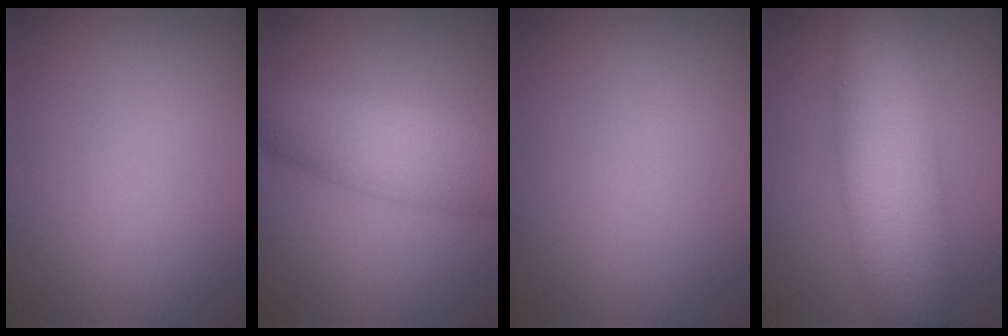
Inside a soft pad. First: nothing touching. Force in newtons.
{"total": 5.3, "press": 5.3, "slide": 0.2}
{"total": 0.0}
{"total": 8.1, "press": 8.1, "slide": 0.0}